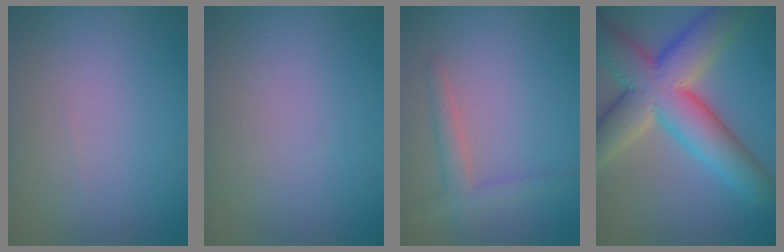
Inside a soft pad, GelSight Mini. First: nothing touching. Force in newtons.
{"total": 0.0}
{"total": 2.5, "press": 2.5, "slide": 0.1}
{"total": 11.9, "press": 11.9, "slide": 0.7}